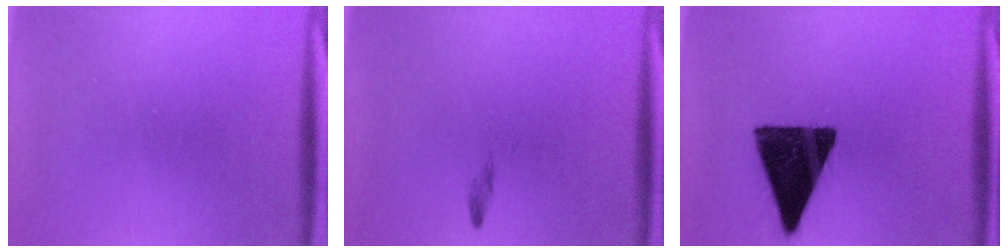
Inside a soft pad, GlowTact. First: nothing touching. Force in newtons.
{"total": 0.7}
{"total": 15.4}